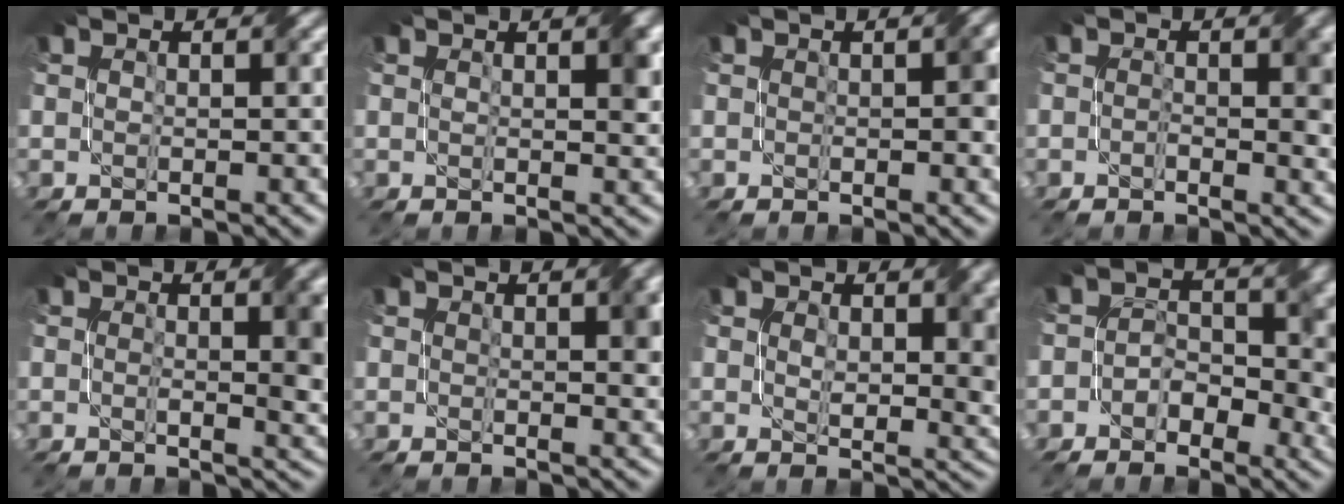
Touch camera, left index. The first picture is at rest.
{"total": 1.9, "force": [0.9, 0.4, 1.6], "torque": [-0.016, 0.001, 0.015]}
{"total": 2.0, "force": [0.2, 1.0, 1.7], "torque": [-0.019, 0.004, 0.004]}
{"total": 3.0, "force": [0.0, 1.5, 2.7], "torque": [-0.033, -0.001, -0.003]}
{"total": 4.3, "force": [0.5, 1.5, 4.0], "torque": [-0.053, -0.002, 0.010]}
{"total": 2.6, "force": [0.9, 0.9, 2.3], "torque": [-0.026, 0.002, 0.015]}
{"total": 5.9, "force": [1.1, 3.4, 4.7], "torque": [-0.070, -0.010, 0.027]}
{"total": 5.4, "force": [-0.8, 4.0, 3.5], "torque": [-0.033, -0.001, -0.025]}